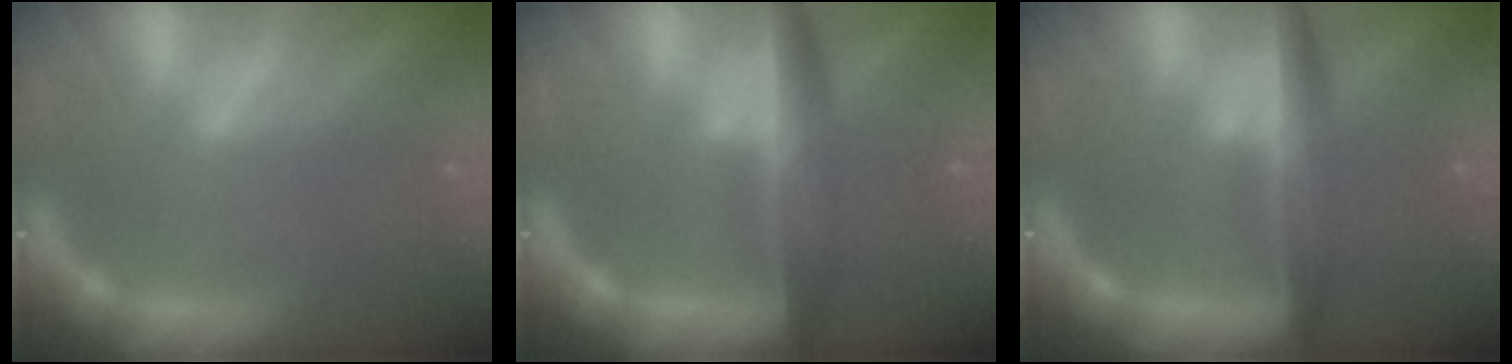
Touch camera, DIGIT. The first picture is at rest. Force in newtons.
{"total": 6.0}
{"total": 5.5}